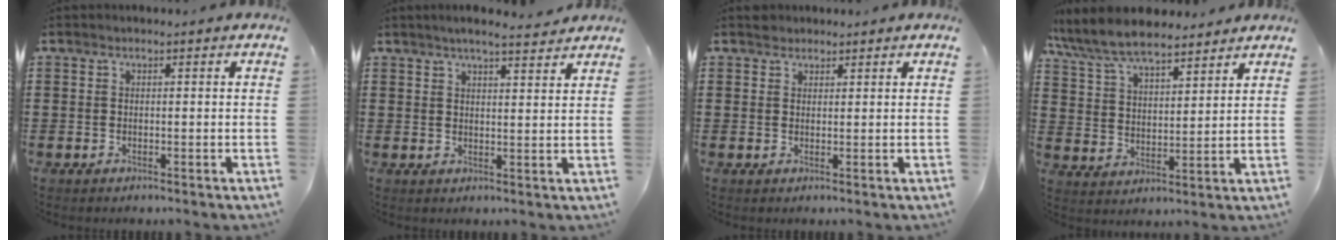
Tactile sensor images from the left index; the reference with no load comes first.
{"total": 3.8, "force": [3.5, 0.1, 1.6], "torque": [-0.040, -0.006, 0.063]}
{"total": 1.7, "force": [1.4, 0.9, 0.0], "torque": [-0.004, 0.004, 0.029]}
{"total": 8.0, "force": [7.2, 1.8, 2.9], "torque": [-0.086, -0.024, 0.130]}